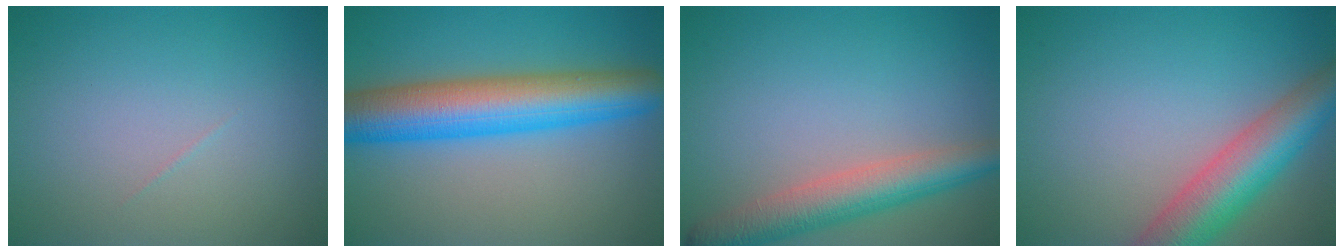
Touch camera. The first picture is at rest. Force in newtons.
{"total": 9.4, "press": 9.4, "slide": 0.1}
{"total": 5.5, "press": 5.5, "slide": 0.4}
{"total": 7.5, "press": 7.5, "slide": 0.3}